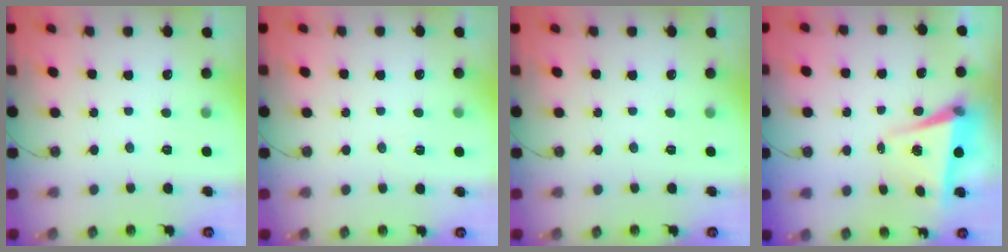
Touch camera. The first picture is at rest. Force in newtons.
{"total": 5.6, "press": 3.3, "slide": 4.5}
{"total": 0.0}
{"total": 6.6, "press": 4.9, "slide": 4.5}